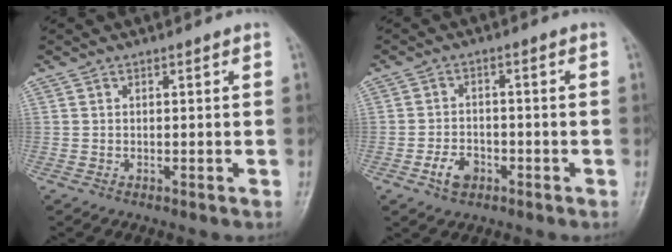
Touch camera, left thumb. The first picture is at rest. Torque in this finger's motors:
{"motor_torque": [-0.24, 0.70, 0.35, 0.31, 0.01]}